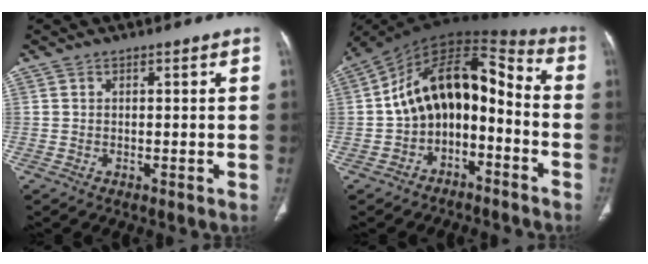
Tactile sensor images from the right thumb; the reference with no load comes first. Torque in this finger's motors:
{"motor_torque": [0.41, 2.07, 1.46, -1.30, 0.25]}